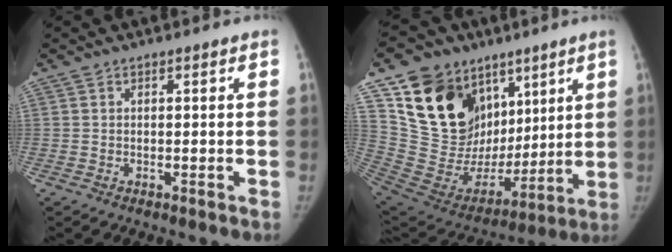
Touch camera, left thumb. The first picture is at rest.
{"total": 25.7, "force": [11.8, 18.1, 14.0], "torque": [-0.210, -0.005, 0.229]}